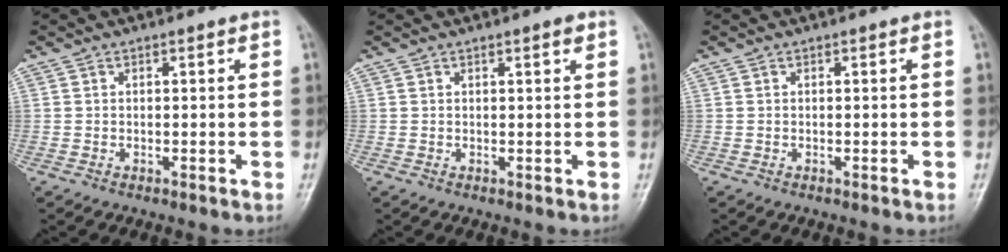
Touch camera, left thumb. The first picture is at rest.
{"total": 1.3, "force": [0.8, 0.2, 1.0], "torque": [-0.013, -0.003, 0.010]}
{"total": 0.0}